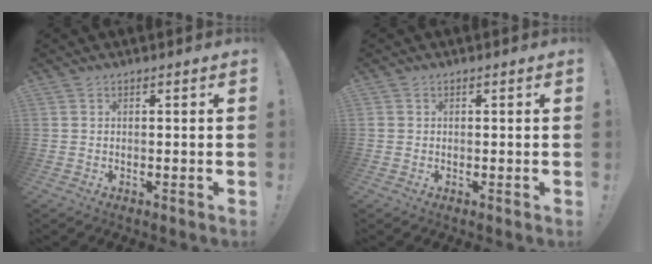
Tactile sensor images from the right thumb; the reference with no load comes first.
{"total": 0.8, "force": [0.0, 0.8, 0.1], "torque": [-0.009, 0.005, 0.002]}